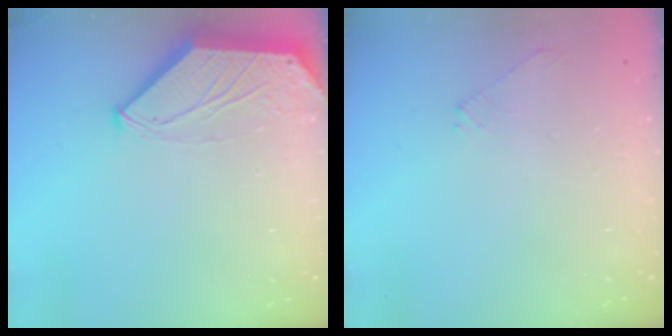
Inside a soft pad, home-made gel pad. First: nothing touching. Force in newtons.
{"total": 1.7, "press": 1.6, "slide": 0.4}